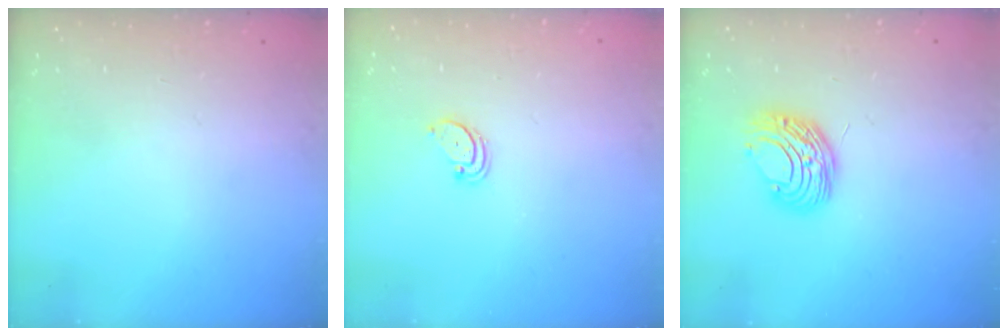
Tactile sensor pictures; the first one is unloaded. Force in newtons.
{"total": 1.9, "press": 1.9, "slide": 0.2}
{"total": 9.5, "press": 9.4, "slide": 0.9}